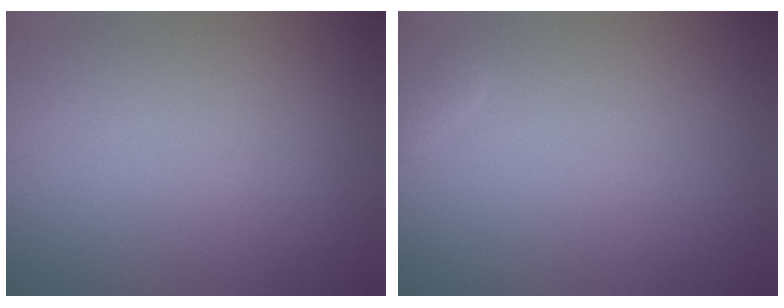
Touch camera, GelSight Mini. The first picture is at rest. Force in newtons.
{"total": 0.8, "press": 0.8, "slide": 0.0}